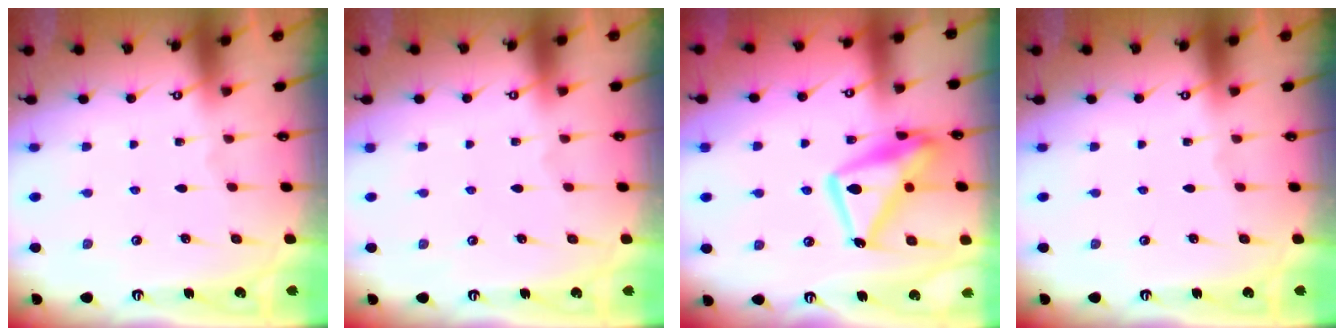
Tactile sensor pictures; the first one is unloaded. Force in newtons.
{"total": 4.0, "press": 4.0, "slide": 0.1}
{"total": 15.2, "press": 15.1, "slide": 1.3}
{"total": 0.0}